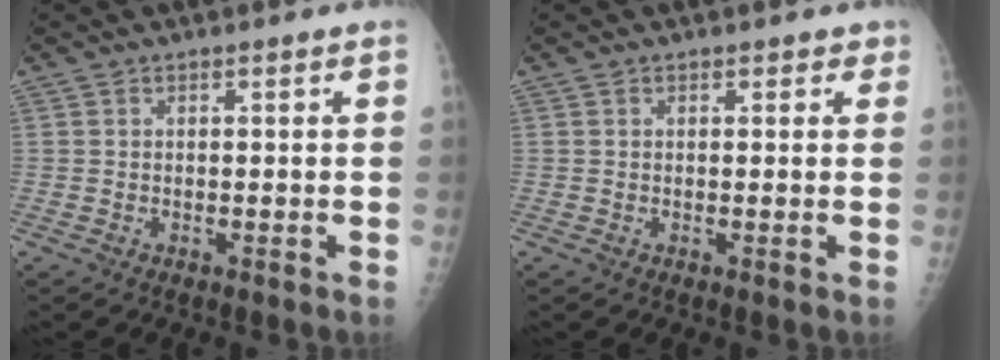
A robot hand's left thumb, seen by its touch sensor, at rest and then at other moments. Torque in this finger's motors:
{"motor_torque": [0.19, 0.37, -0.16, -0.07, 0.02]}